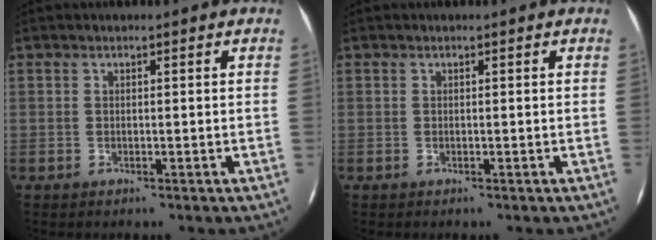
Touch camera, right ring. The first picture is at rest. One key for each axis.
{"total": 0.0}